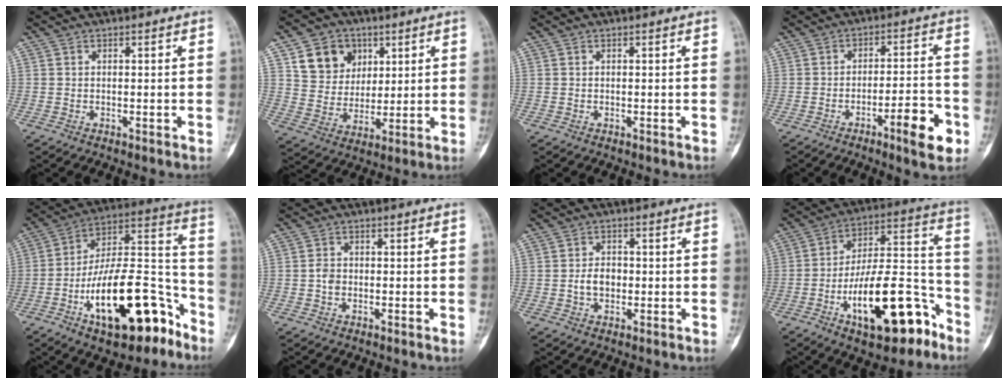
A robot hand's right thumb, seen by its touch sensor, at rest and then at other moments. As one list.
[{"total": 11.4, "force": [5.0, 9.4, 4.0], "torque": [-0.033, -0.016, 0.094]}, {"total": 0.0}, {"total": 9.5, "force": [-4.5, 2.2, 8.0], "torque": [-0.110, 0.029, -0.066]}, {"total": 25.0, "force": [-12.2, 10.4, 19.1], "torque": [-0.282, 0.093, -0.193]}, {"total": 2.1, "force": [-0.4, 1.6, 1.2], "torque": [-0.015, 0.006, -0.014]}, {"total": 4.1, "force": [-0.5, 3.0, 2.7], "torque": [-0.038, 0.009, -0.011]}, {"total": 22.1, "force": [-11.0, 8.7, 17.1], "torque": [-0.262, 0.081, -0.171]}]